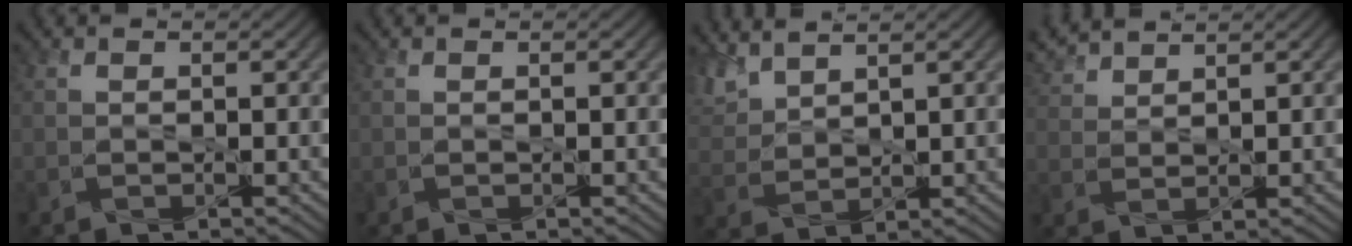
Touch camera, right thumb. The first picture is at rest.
{"total": 0.0}
{"total": 4.8, "force": [3.7, 1.6, 2.6], "torque": [-0.074, 0.010, 0.082]}
{"total": 4.2, "force": [3.7, 0.8, 1.9], "torque": [-0.055, 0.011, 0.079]}